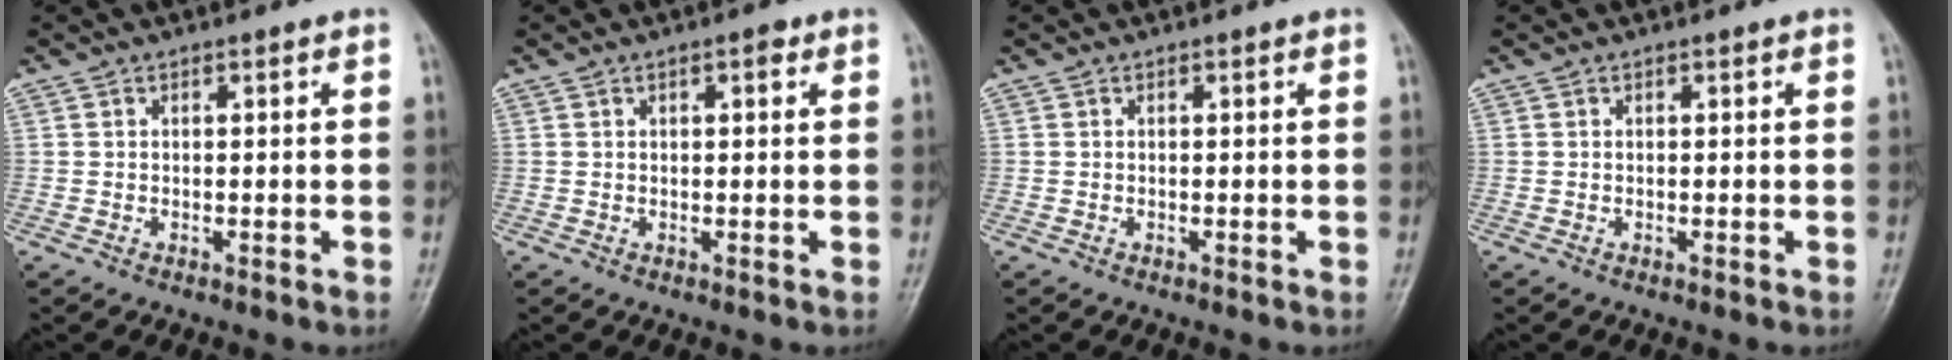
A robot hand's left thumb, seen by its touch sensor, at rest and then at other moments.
{"total": 1.8, "force": [0.8, 0.7, 1.4], "torque": [-0.016, 0.001, 0.008]}
{"total": 0.0}
{"total": 0.0}